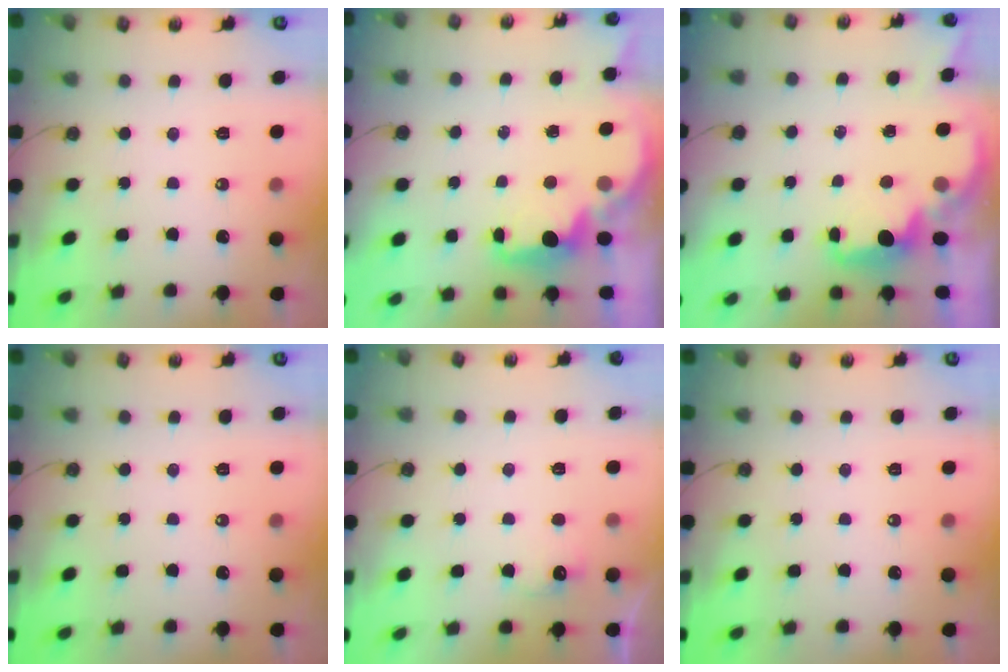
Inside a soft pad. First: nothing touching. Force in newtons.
{"total": 2.1, "press": 2.0, "slide": 0.6}
{"total": 2.1, "press": 1.9, "slide": 0.8}
{"total": 0.0}
{"total": 5.6, "press": 5.5, "slide": 1.1}
{"total": 0.0}